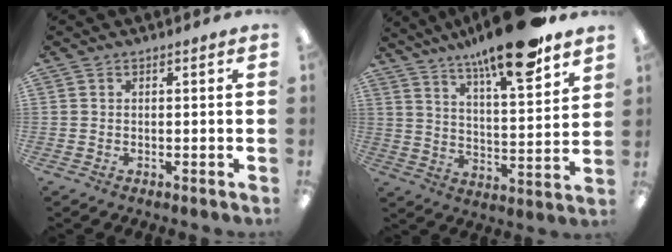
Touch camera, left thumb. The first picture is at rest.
{"total": 16.9, "force": [13.2, 3.3, 9.9], "torque": [-0.165, -0.085, 0.216]}